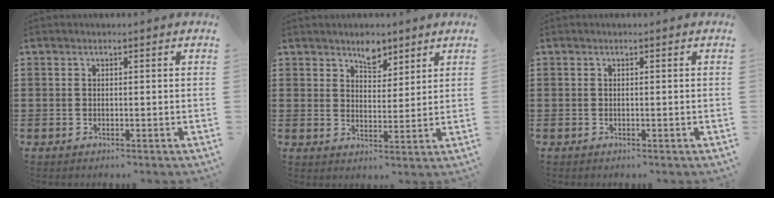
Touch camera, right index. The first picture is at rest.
{"total": 4.5, "force": [3.6, 2.3, 1.5], "torque": [-0.024, -0.001, 0.064]}
{"total": 0.0}